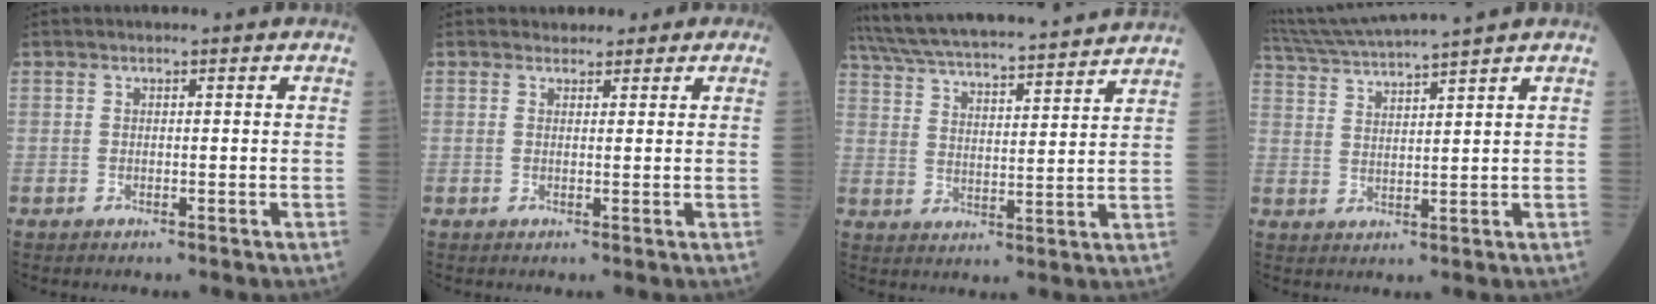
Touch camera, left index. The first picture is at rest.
{"total": 2.4, "force": [1.8, 1.5, 0.6], "torque": [-0.001, 0.009, 0.020]}
{"total": 21.3, "force": [19.6, 0.8, 8.5], "torque": [-0.152, 0.017, 0.294]}
{"total": 10.8, "force": [9.7, -2.0, 4.4], "torque": [-0.086, 0.012, 0.166]}